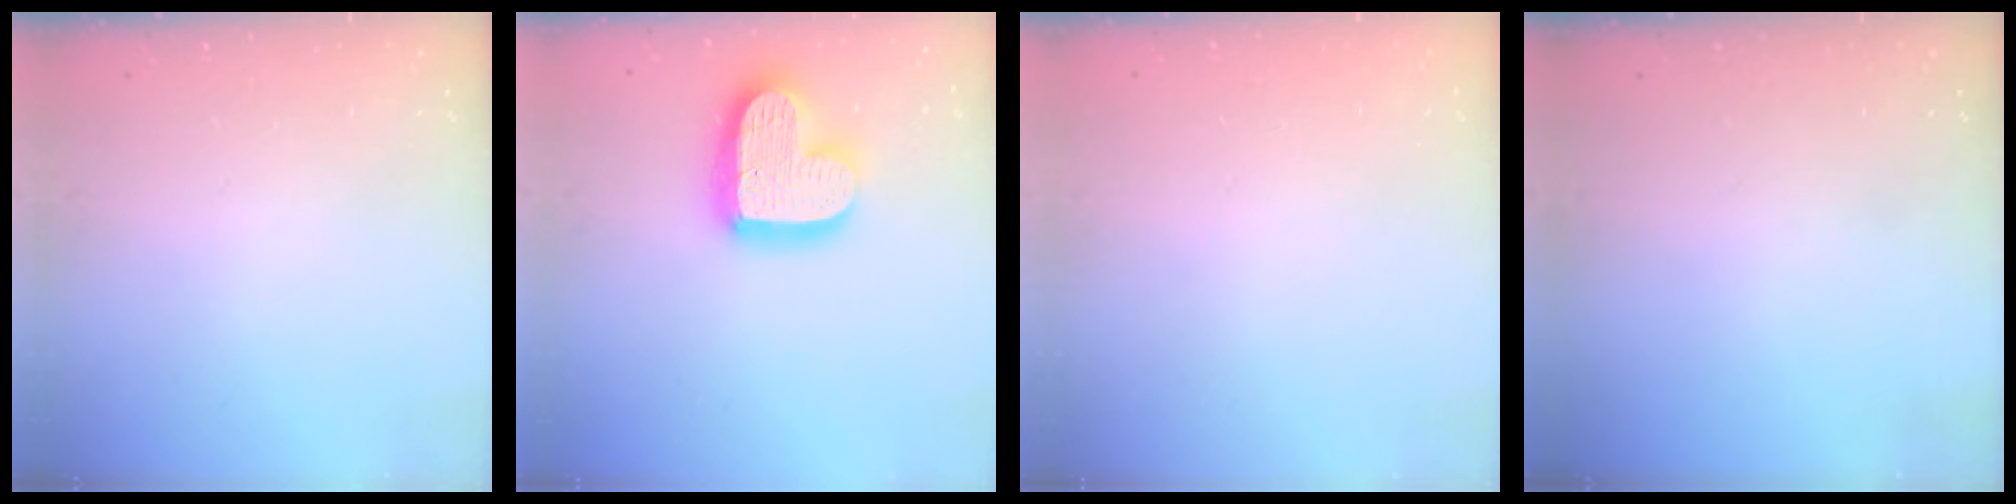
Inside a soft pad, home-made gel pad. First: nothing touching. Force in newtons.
{"total": 18.6, "press": 18.6, "slide": 1.3}
{"total": 0.0}
{"total": 0.0}